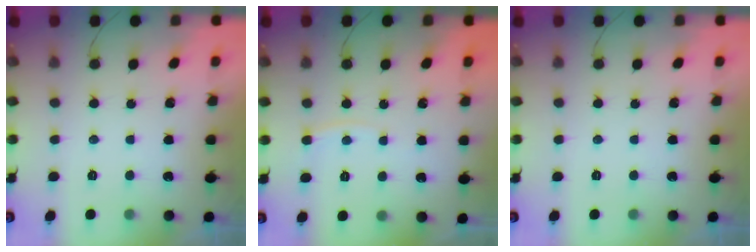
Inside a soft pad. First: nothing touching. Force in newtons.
{"total": 3.2, "press": 3.2, "slide": 0.1}
{"total": 0.0}